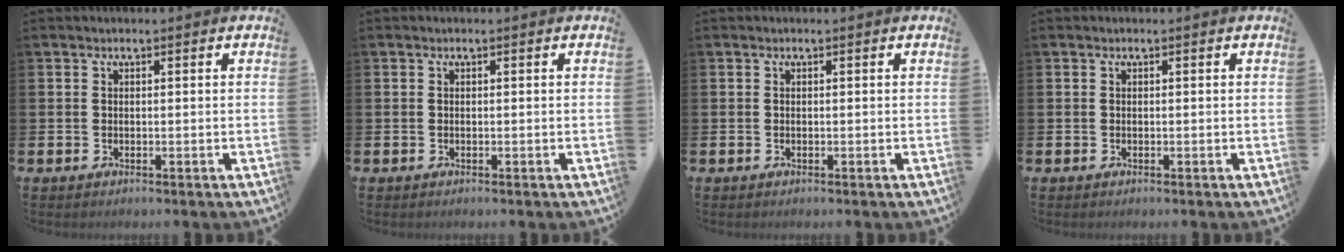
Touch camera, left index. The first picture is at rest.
{"total": 0.0}
{"total": 0.0}
{"total": 0.0}